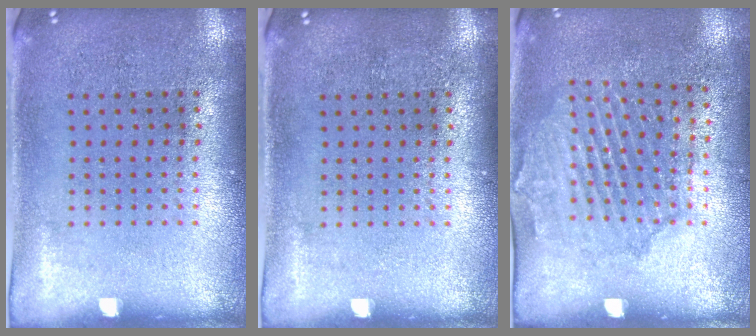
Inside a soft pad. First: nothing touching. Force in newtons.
{"total": 0.0}
{"total": 1.5, "press": 1.5, "slide": 0.4}